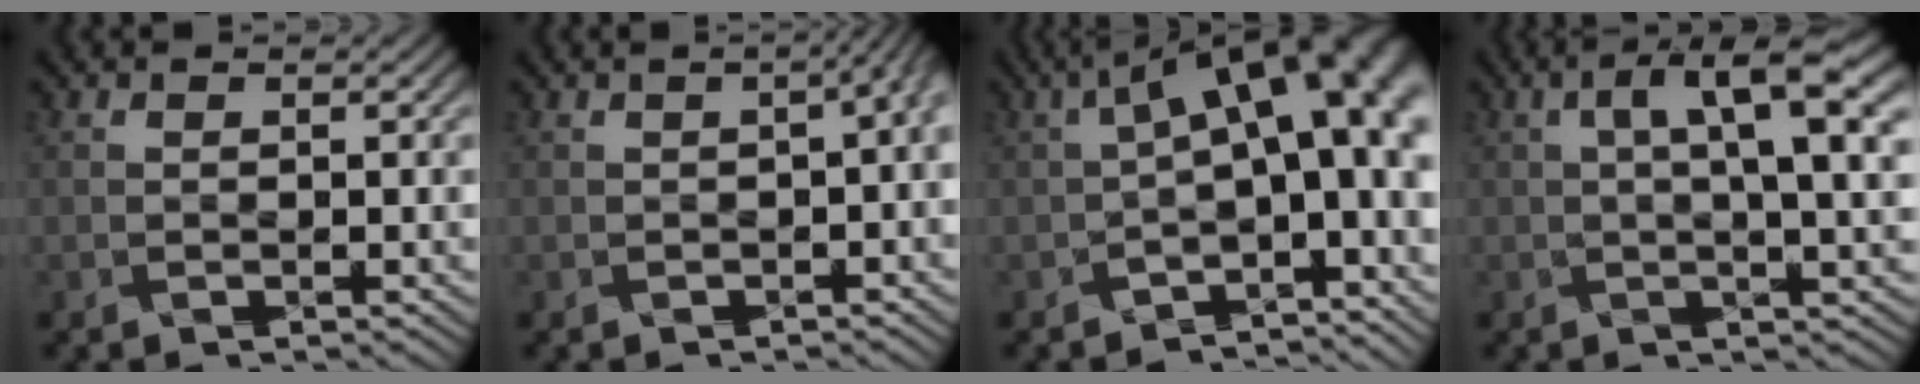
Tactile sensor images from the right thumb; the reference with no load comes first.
{"total": 3.9, "force": [-0.1, 1.6, 3.5], "torque": [-0.037, -0.004, 0.010]}
{"total": 14.2, "force": [0.6, 6.8, 12.5], "torque": [-0.170, -0.005, 0.025]}
{"total": 8.4, "force": [2.0, 2.2, 7.8], "torque": [-0.122, 0.012, 0.031]}